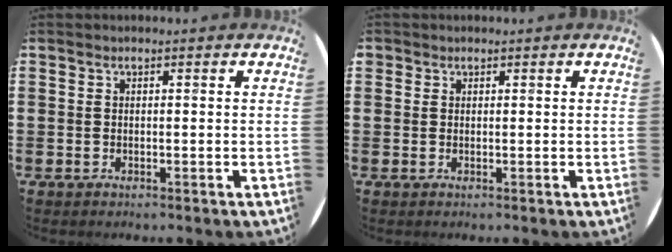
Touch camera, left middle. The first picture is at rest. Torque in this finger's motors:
{"motor_torque": [0.30, -0.20, 0.01, 0.01]}